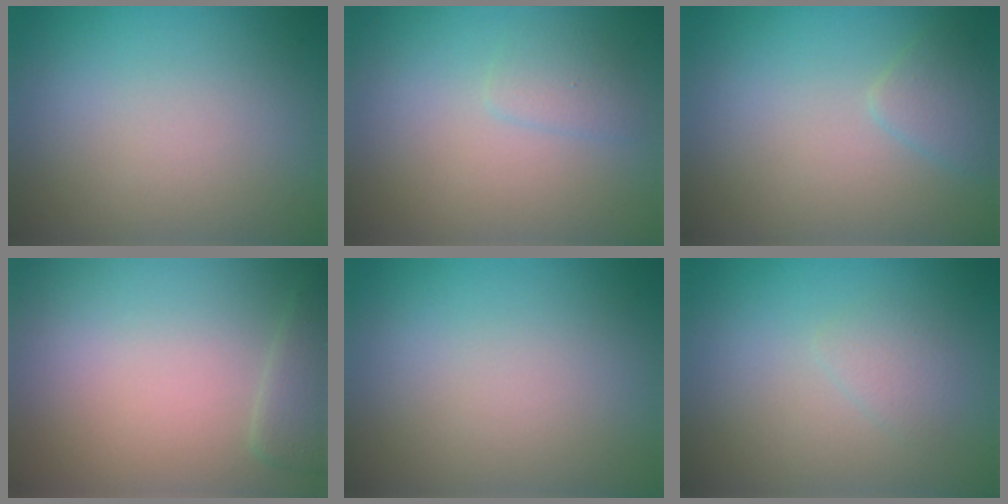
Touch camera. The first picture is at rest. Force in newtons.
{"total": 1.3, "press": 1.3, "slide": 0.1}
{"total": 1.6, "press": 1.6, "slide": 0.1}
{"total": 1.2, "press": 1.2, "slide": 0.1}
{"total": 0.0}
{"total": 1.3, "press": 1.3, "slide": 0.1}